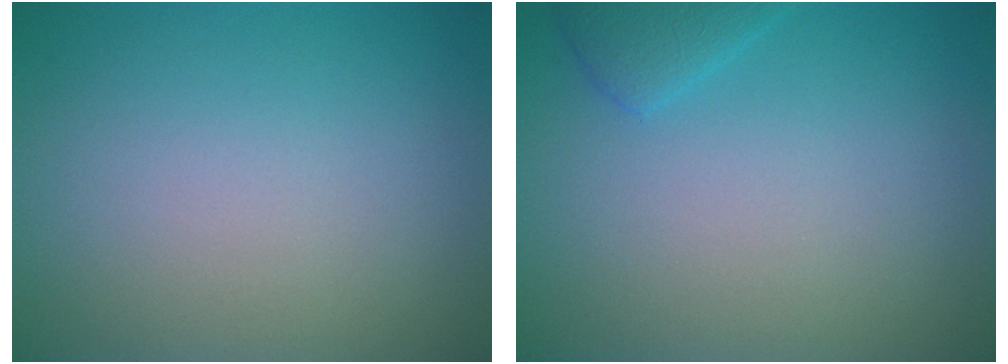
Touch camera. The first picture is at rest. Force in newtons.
{"total": 1.5, "press": 1.5, "slide": 0.2}